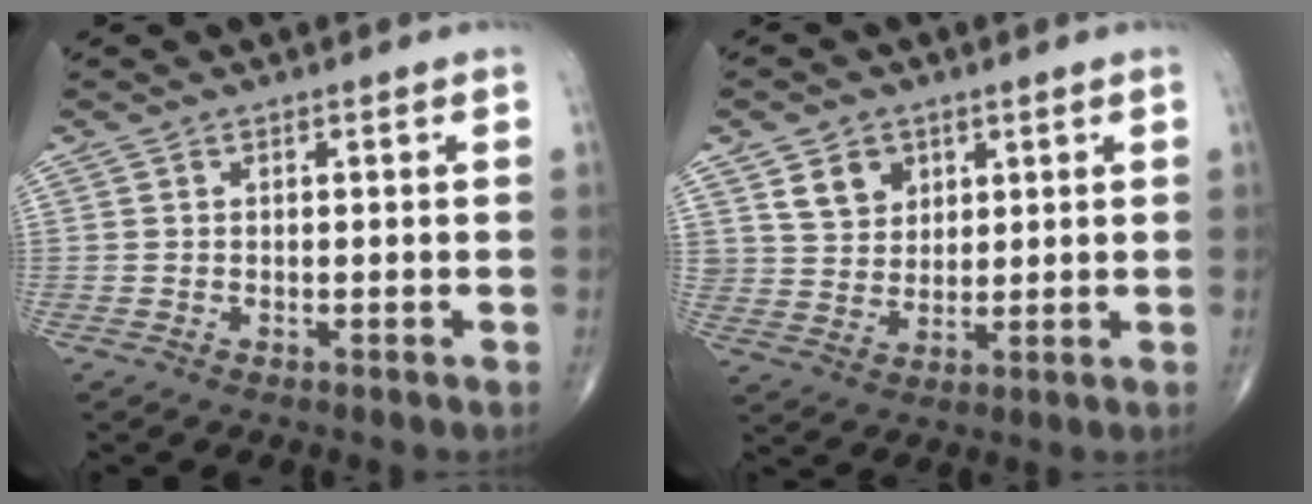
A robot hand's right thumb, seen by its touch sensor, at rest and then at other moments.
{"total": 7.0, "force": [3.5, 5.4, 2.7], "torque": [-0.023, -0.022, 0.068]}